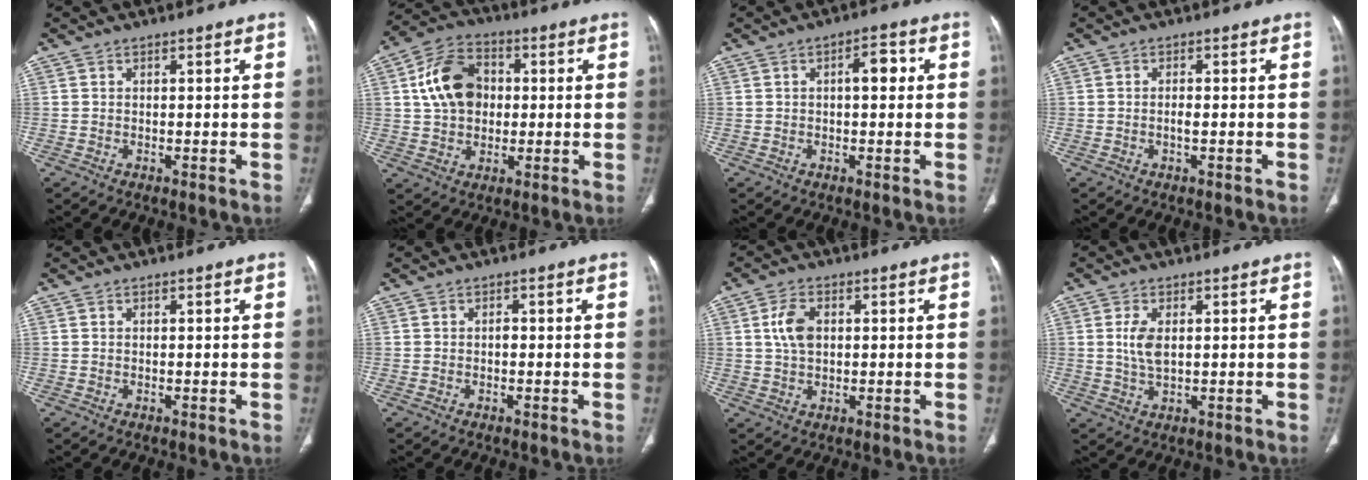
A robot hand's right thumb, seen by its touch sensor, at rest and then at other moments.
{"total": 12.5, "force": [1.6, 9.3, 8.1], "torque": [-0.125, 0.014, 0.024]}
{"total": 4.2, "force": [0.6, 2.0, 3.7], "torque": [-0.045, 0.009, 0.004]}
{"total": 1.4, "force": [-0.4, 0.4, 1.3], "torque": [-0.025, 0.001, -0.009]}
{"total": 0.0}
{"total": 0.8, "force": [-0.1, 0.5, 0.6], "torque": [-0.007, 0.002, -0.005]}
{"total": 5.3, "force": [1.1, 3.3, 4.0], "torque": [-0.080, 0.001, 0.020]}
{"total": 4.4, "force": [0.8, 2.2, 3.8], "torque": [-0.078, -0.005, 0.018]}